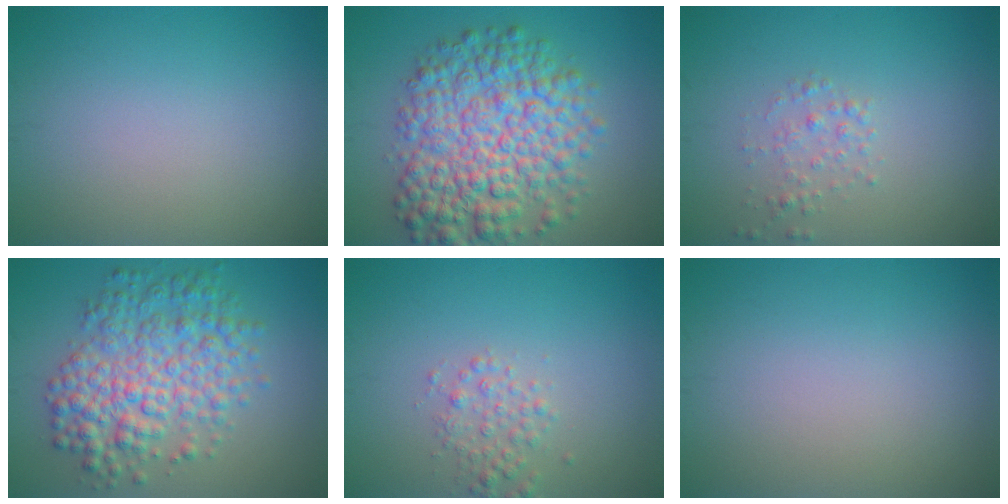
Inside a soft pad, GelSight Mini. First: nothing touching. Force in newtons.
{"total": 9.6, "press": 9.6, "slide": 0.2}
{"total": 1.4, "press": 1.4, "slide": 0.0}
{"total": 7.2, "press": 7.2, "slide": 0.1}
{"total": 2.0, "press": 2.0, "slide": 0.1}
{"total": 0.0}